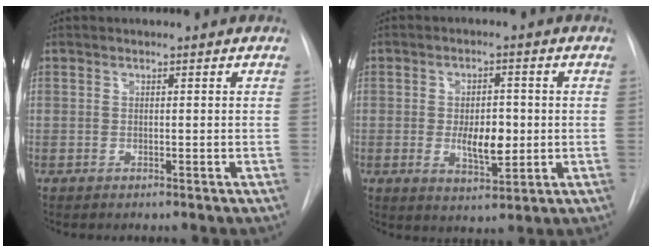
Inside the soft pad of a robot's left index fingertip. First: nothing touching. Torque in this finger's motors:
{"motor_torque": [1.00, -0.02, 0.20, 0.10]}